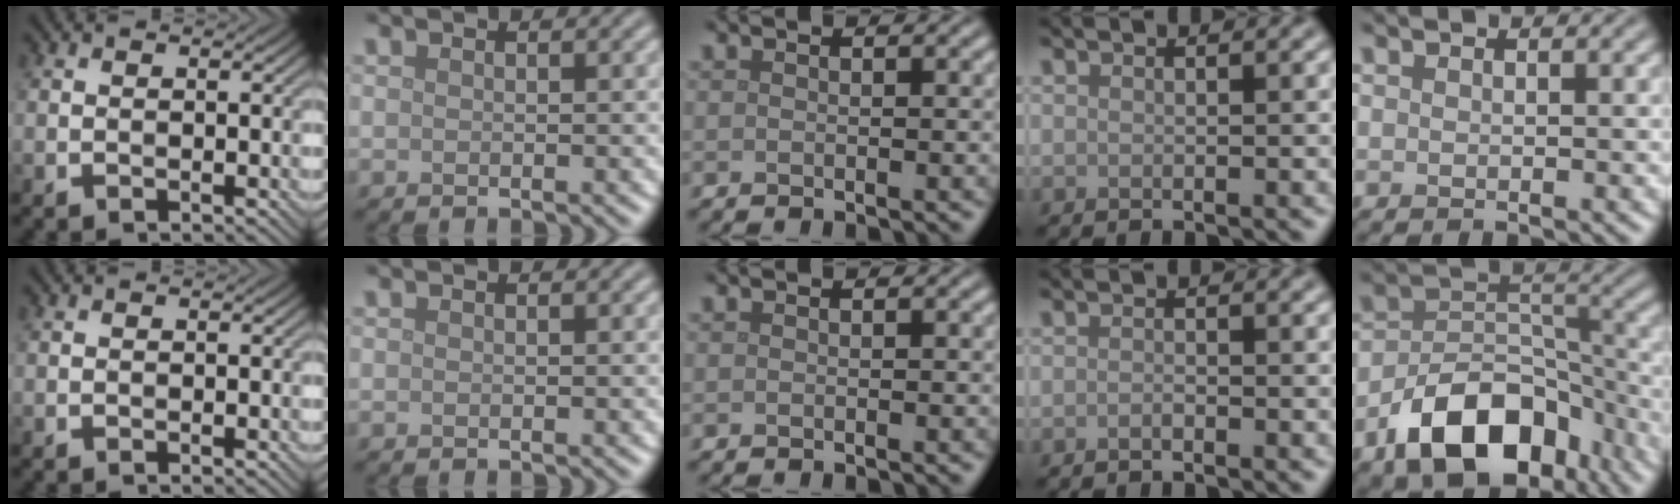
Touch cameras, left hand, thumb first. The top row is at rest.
{"ring": {"total": 0.5, "force": [-0.4, 0.1, 0.3], "torque": [-0.006, 0.000, -0.008]}, "little": {"total": 11.0, "force": [-6.5, 6.2, 6.4], "torque": [-0.105, -0.003, -0.117]}}